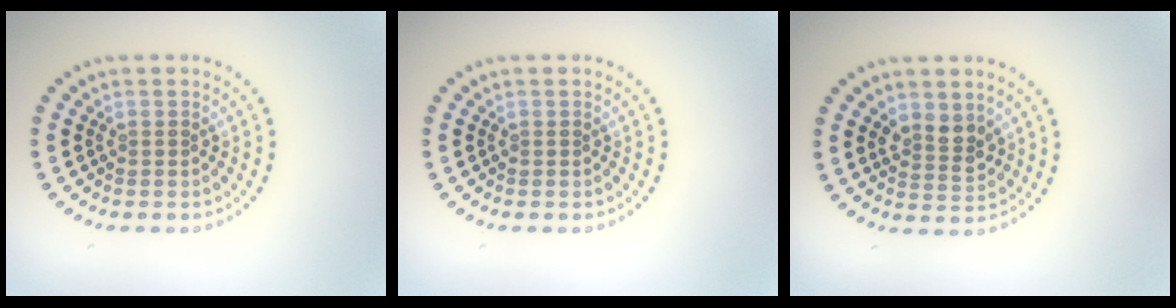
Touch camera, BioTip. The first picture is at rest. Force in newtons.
{"total": 0.0}
{"total": 2.5, "press": 2.3, "slide": 0.9}